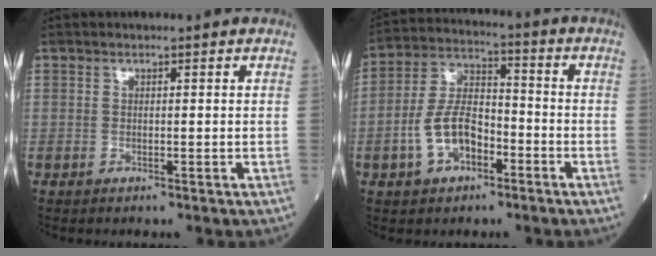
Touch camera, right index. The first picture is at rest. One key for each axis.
{"total": 9.2, "fx": -3.6, "fy": 5.1, "fz": 6.8, "tx": -0.153, "ty": 0.016, "tz": -0.067}